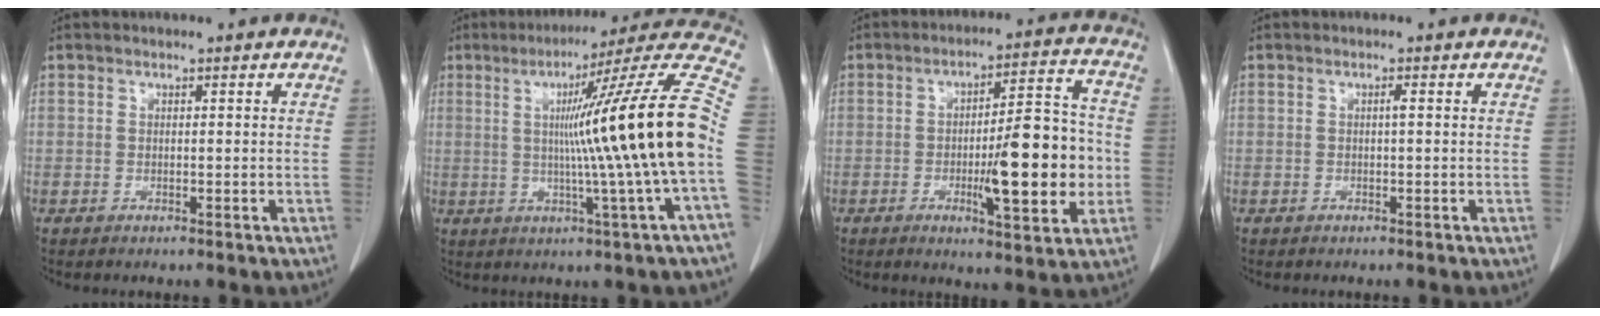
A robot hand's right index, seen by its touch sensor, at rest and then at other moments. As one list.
[{"total": 21.7, "force": [-0.1, -3.0, 21.5], "torque": [-0.264, 0.009, -0.018]}, {"total": 14.0, "force": [-2.5, 2.8, 13.5], "torque": [-0.197, 0.011, -0.033]}, {"total": 0.6, "force": [0.0, 0.0, 0.6], "torque": [-0.009, 0.001, 0.001]}]